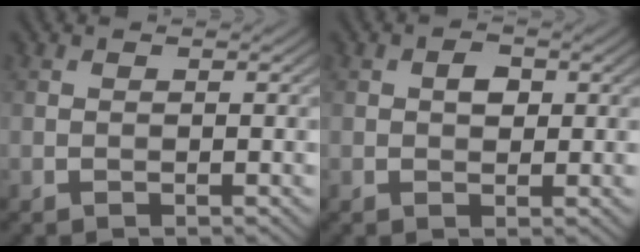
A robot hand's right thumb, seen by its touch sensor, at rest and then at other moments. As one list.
[{"total": 2.0, "force": [0.4, 1.4, 1.4], "torque": [-0.025, 0.001, 0.002]}]